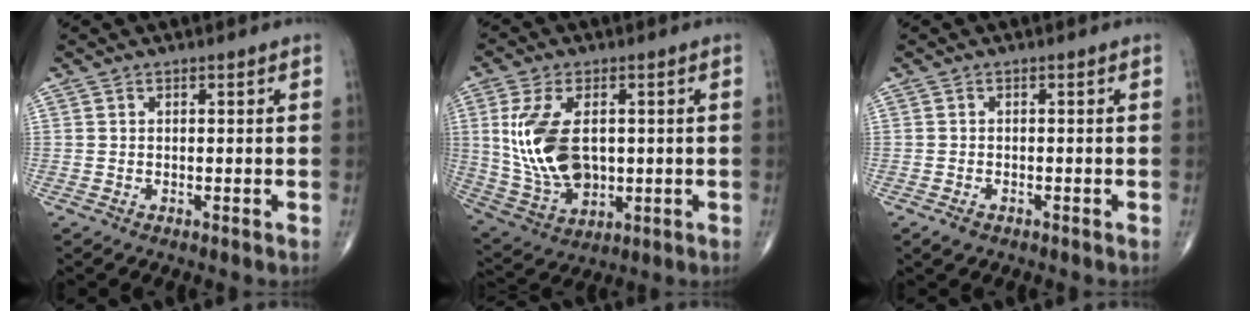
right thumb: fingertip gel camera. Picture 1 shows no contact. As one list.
[{"total": 14.4, "force": [1.5, 8.5, 11.5], "torque": [-0.225, -0.012, 0.043]}, {"total": 1.6, "force": [-1.0, 1.0, 0.8], "torque": [-0.018, 0.000, -0.014]}]